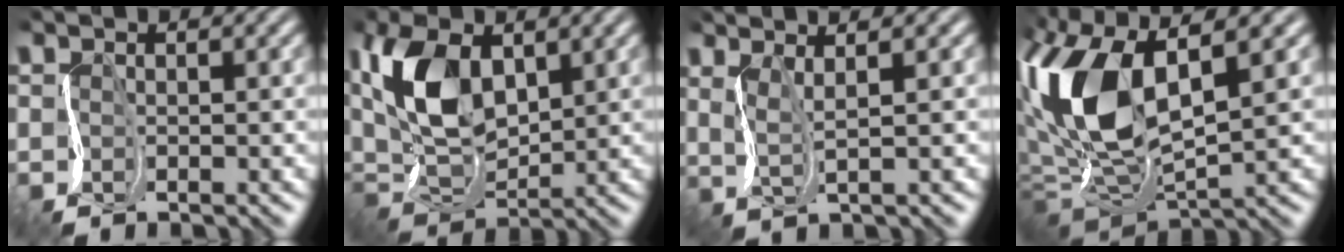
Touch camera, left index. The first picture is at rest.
{"total": 8.5, "force": [3.0, 4.8, 6.4], "torque": [-0.146, 0.012, 0.041]}
{"total": 2.0, "force": [1.1, 0.1, 1.7], "torque": [-0.038, 0.003, 0.019]}
{"total": 10.6, "force": [1.4, 5.0, 9.2], "torque": [-0.203, 0.007, 0.020]}